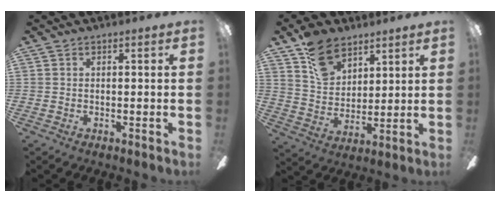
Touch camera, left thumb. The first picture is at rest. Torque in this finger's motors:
{"motor_torque": [1.28, 0.69, 1.18, -0.42, 0.27]}